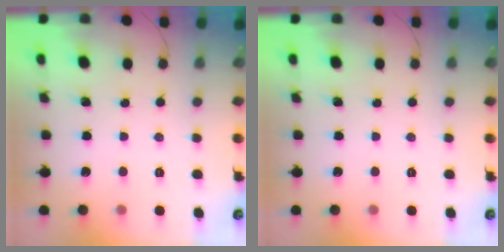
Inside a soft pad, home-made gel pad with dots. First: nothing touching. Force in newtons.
{"total": 0.0}